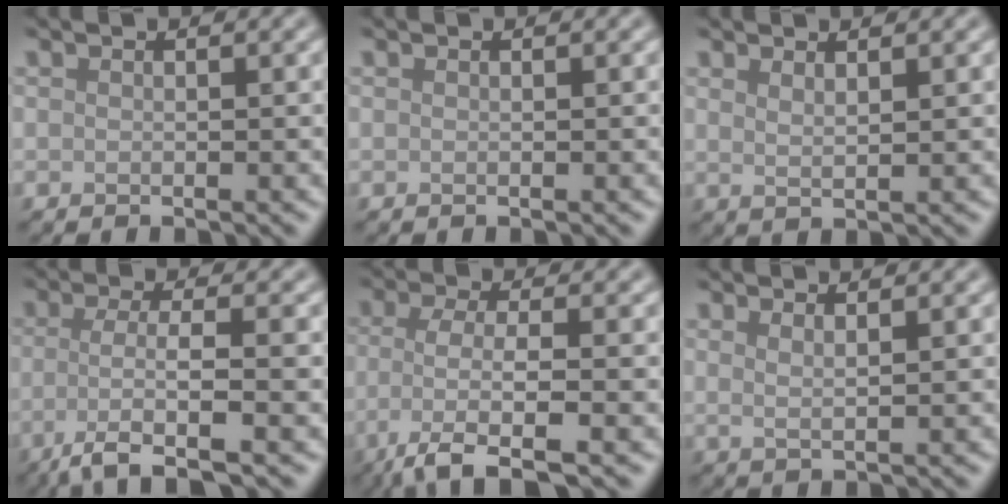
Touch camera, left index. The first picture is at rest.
{"total": 0.0}
{"total": 1.5, "force": [1.1, 0.4, 0.9], "torque": [-0.010, -0.002, 0.018]}
{"total": 4.9, "force": [-1.7, 1.0, 4.4], "torque": [-0.073, -0.004, -0.041]}
{"total": 5.2, "force": [-2.4, 1.3, 4.5], "torque": [-0.084, -0.006, -0.055]}
{"total": 1.7, "force": [1.1, 0.5, 1.2], "torque": [-0.016, -0.002, 0.011]}